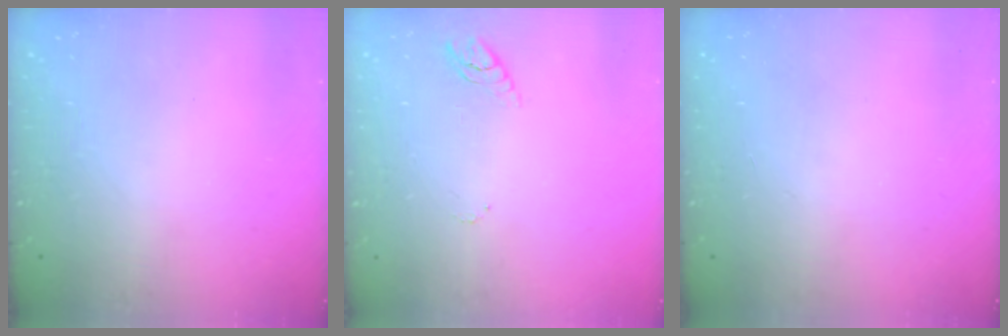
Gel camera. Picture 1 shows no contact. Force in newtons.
{"total": 3.4, "press": 3.4, "slide": 0.4}
{"total": 0.0}